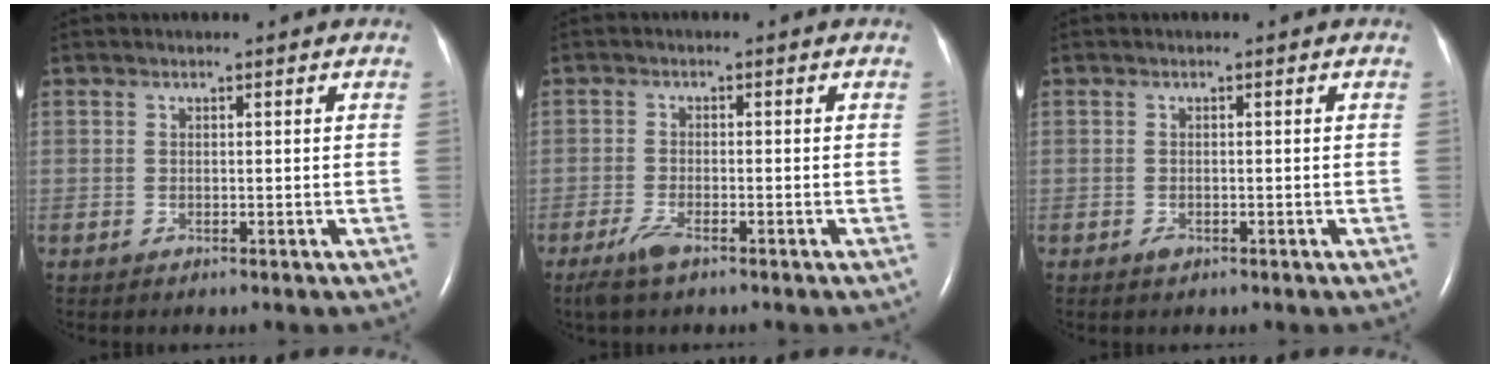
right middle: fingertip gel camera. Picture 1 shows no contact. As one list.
[{"total": 3.2, "force": [-2.2, 0.6, 2.2], "torque": [-0.058, -0.006, -0.045]}, {"total": 0.8, "force": [-0.5, 0.4, 0.4], "torque": [-0.009, 0.000, -0.006]}]